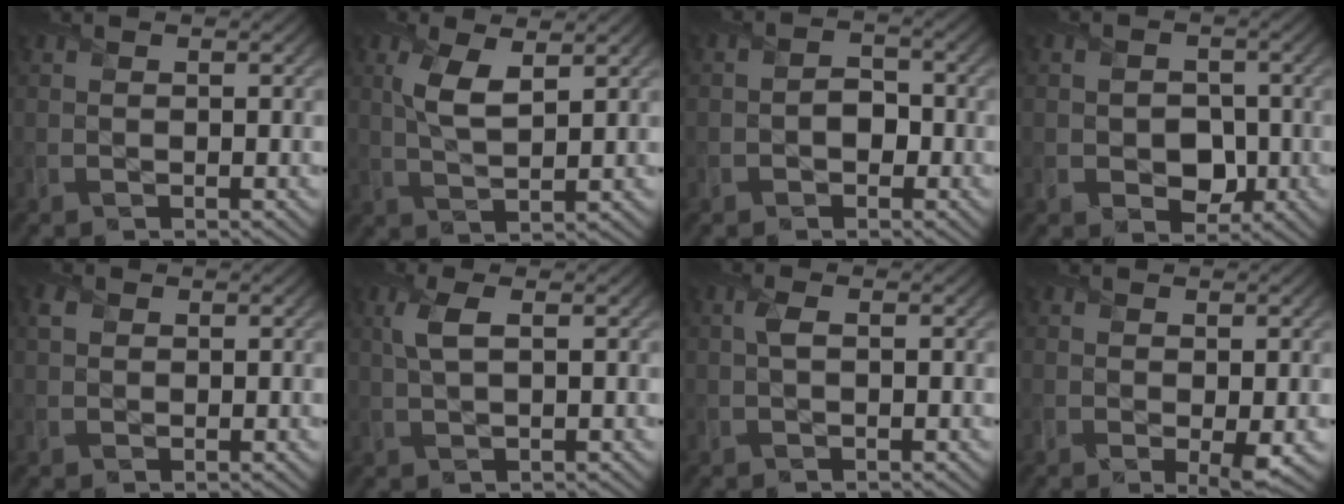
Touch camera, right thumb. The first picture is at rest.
{"total": 5.2, "force": [2.0, 2.0, 4.3], "torque": [-0.105, 0.000, 0.039]}
{"total": 2.4, "force": [-0.9, 1.9, 1.2], "torque": [-0.014, 0.002, -0.025]}
{"total": 4.1, "force": [-0.9, 3.4, 2.2], "torque": [-0.032, -0.006, -0.021]}
{"total": 1.5, "force": [0.5, 1.3, 0.6], "torque": [-0.012, 0.002, 0.007]}
{"total": 3.0, "force": [0.9, 1.0, 2.7], "torque": [-0.070, 0.008, 0.016]}
{"total": 1.4, "force": [0.1, 0.6, 1.2], "torque": [-0.029, 0.003, -0.001]}
{"total": 2.9, "force": [-0.6, 1.5, 2.4], "torque": [-0.038, -0.015, -0.007]}